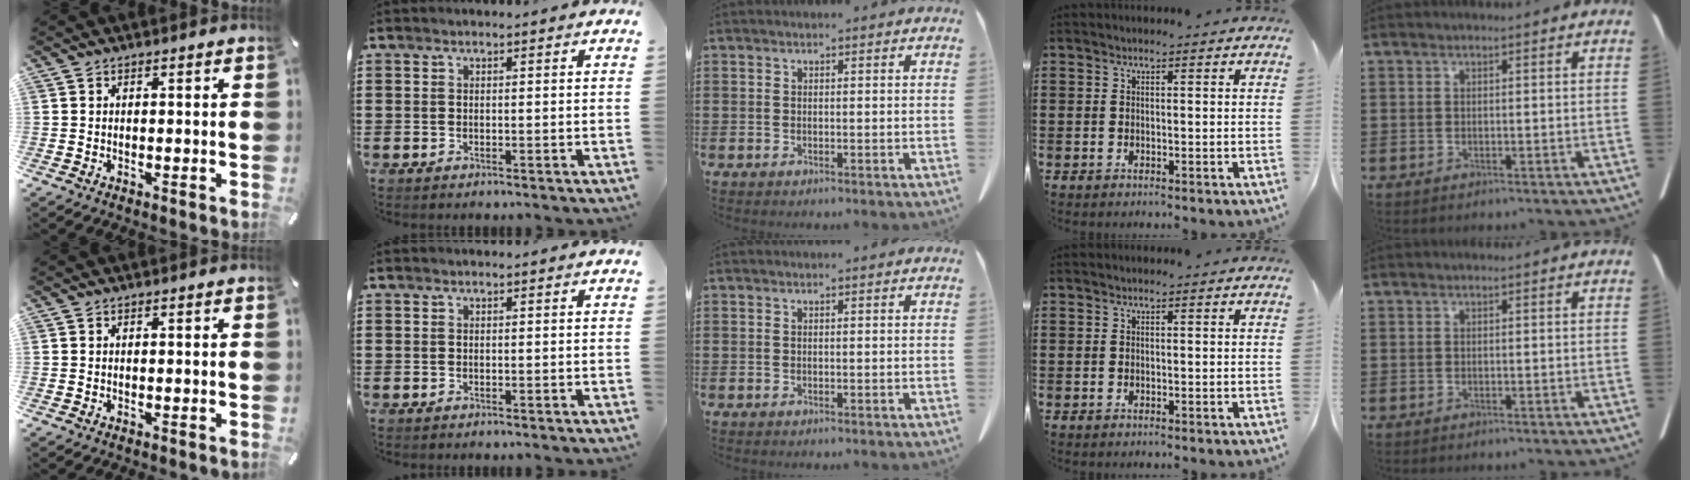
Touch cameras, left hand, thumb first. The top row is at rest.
{}